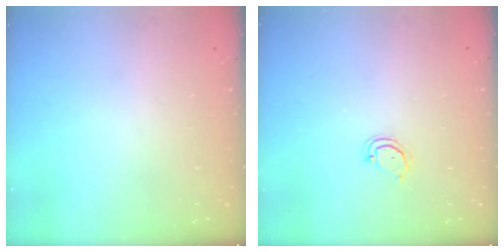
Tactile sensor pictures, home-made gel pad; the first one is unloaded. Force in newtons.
{"total": 2.5, "press": 2.5, "slide": 0.1}